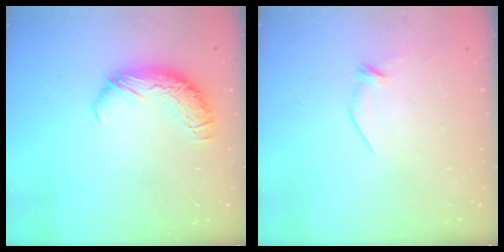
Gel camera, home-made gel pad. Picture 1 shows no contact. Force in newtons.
{"total": 6.2, "press": 6.1, "slide": 0.8}